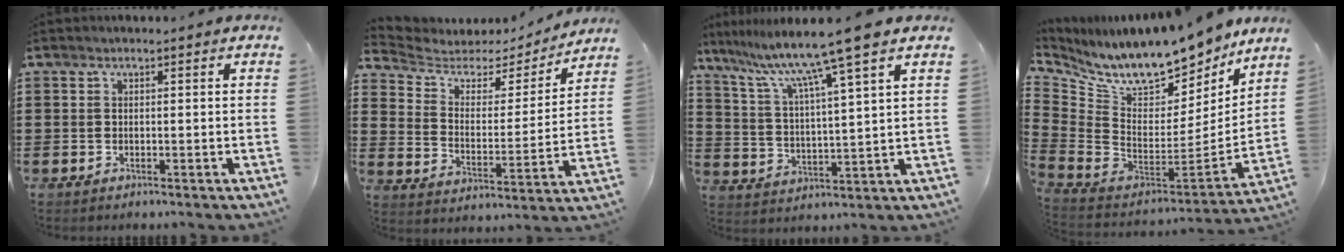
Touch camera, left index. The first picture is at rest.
{"total": 4.3, "force": [3.4, 2.4, 1.0], "torque": [-0.049, -0.020, 0.051]}
{"total": 10.2, "force": [7.8, -1.1, 6.5], "torque": [-0.154, -0.045, 0.121]}
{"total": 11.2, "force": [9.9, 2.5, 4.8], "torque": [-0.118, -0.097, 0.169]}